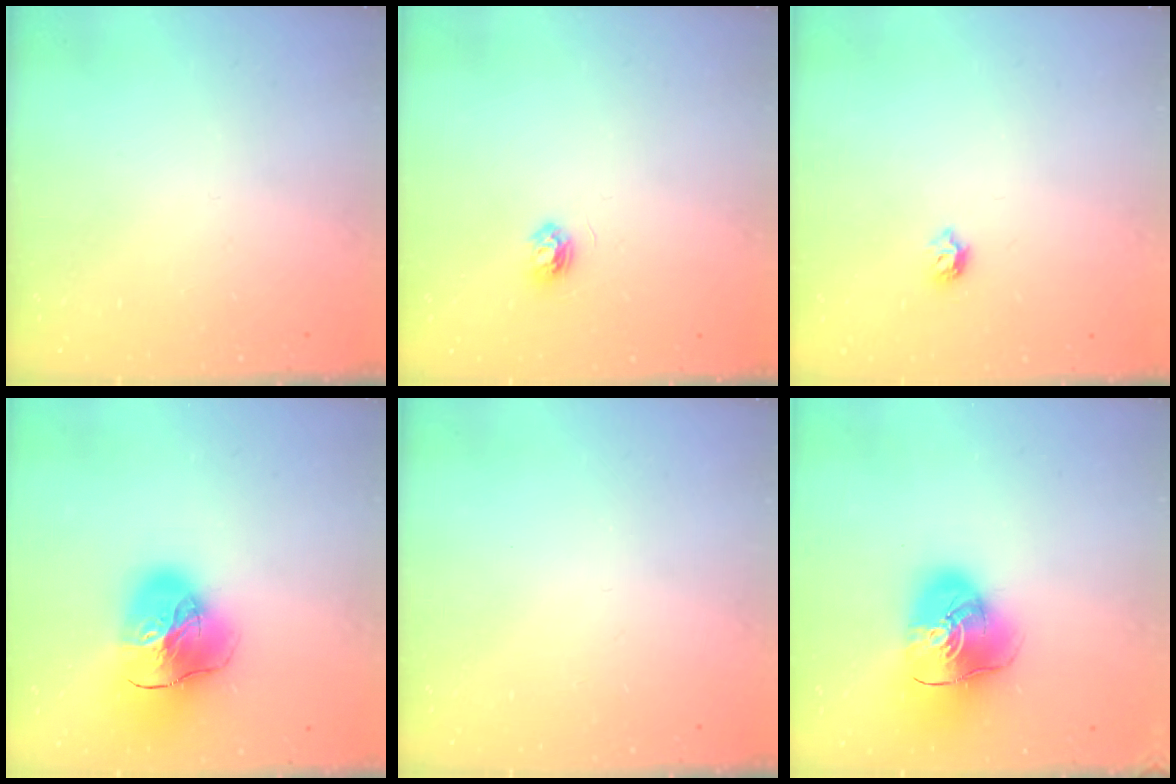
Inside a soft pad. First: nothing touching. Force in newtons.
{"total": 4.5, "press": 4.4, "slide": 0.5}
{"total": 5.4, "press": 5.4, "slide": 0.9}
{"total": 20.3, "press": 20.2, "slide": 2.2}
{"total": 0.0}
{"total": 14.7, "press": 14.5, "slide": 2.2}